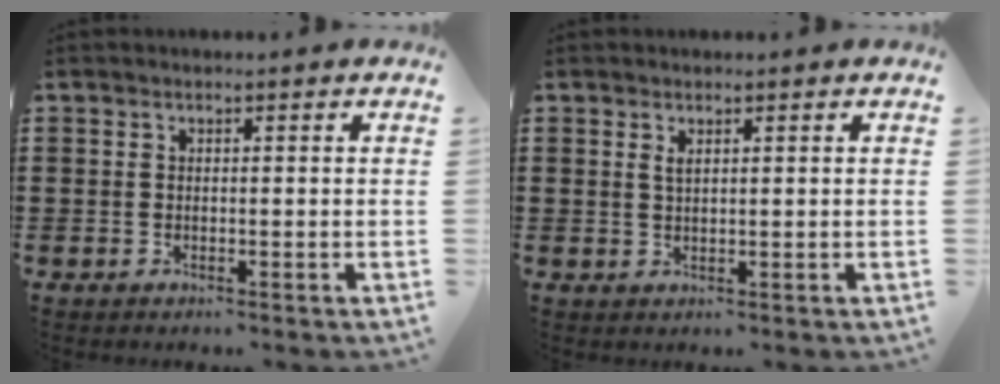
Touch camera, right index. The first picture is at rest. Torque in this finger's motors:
{"motor_torque": [0.05, -0.05, 0.01, 0.05]}